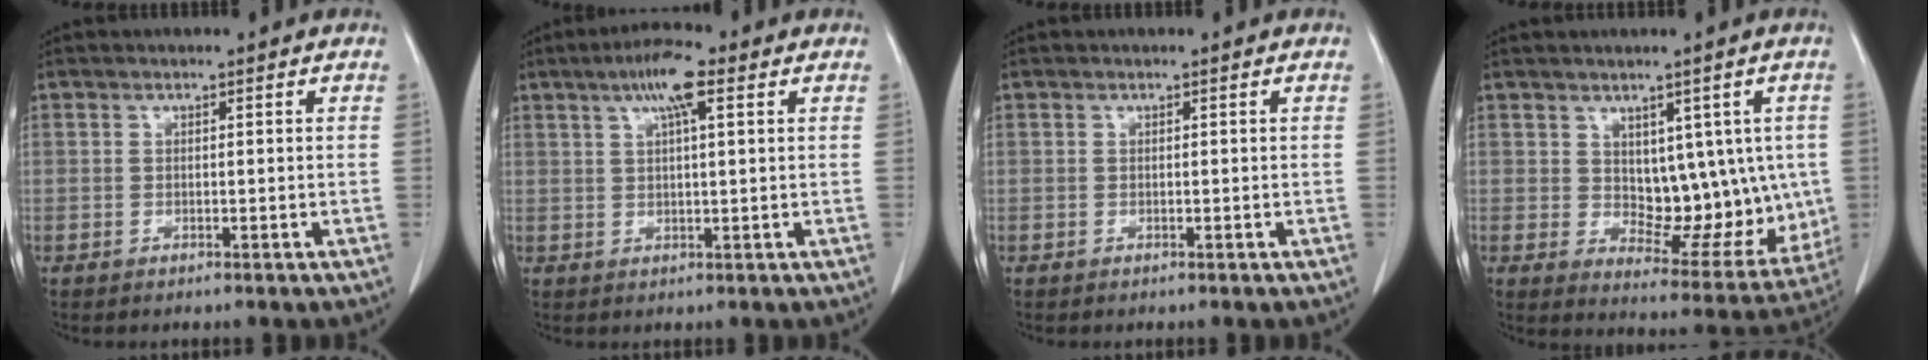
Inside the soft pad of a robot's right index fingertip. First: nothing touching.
{"total": 6.1, "force": [3.1, 0.9, 5.2], "torque": [-0.097, 0.014, 0.051]}
{"total": 0.0}
{"total": 11.8, "force": [1.6, 6.6, 9.6], "torque": [-0.105, 0.003, 0.042]}